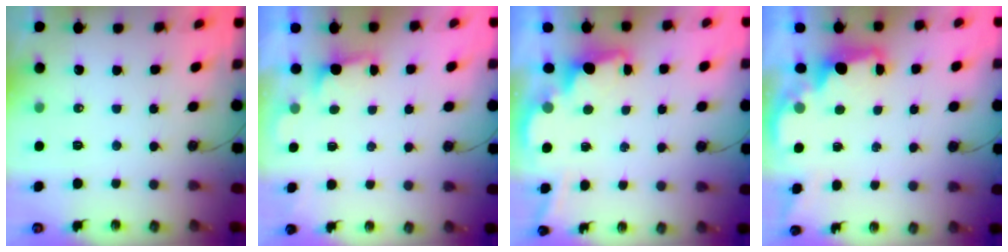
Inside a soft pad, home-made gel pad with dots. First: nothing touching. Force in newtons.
{"total": 0.9, "press": 0.5, "slide": 0.8}
{"total": 1.9, "press": 1.7, "slide": 0.8}
{"total": 2.1, "press": 2.0, "slide": 0.8}